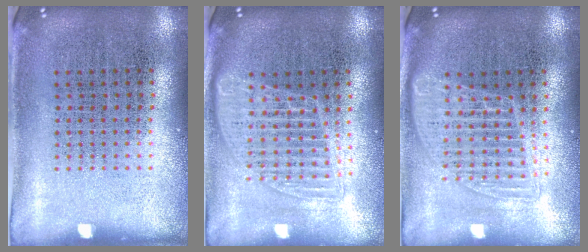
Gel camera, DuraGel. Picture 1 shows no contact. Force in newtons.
{"total": 1.4, "press": 1.3, "slide": 0.6}
{"total": 1.4, "press": 1.3, "slide": 0.6}